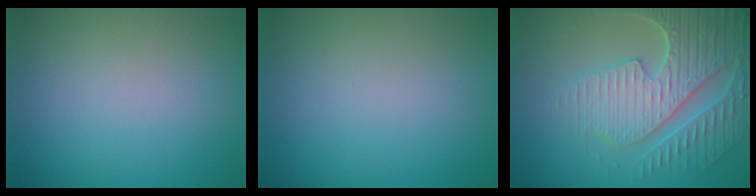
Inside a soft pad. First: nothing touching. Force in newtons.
{"total": 0.0}
{"total": 7.0, "press": 5.7, "slide": 4.2}